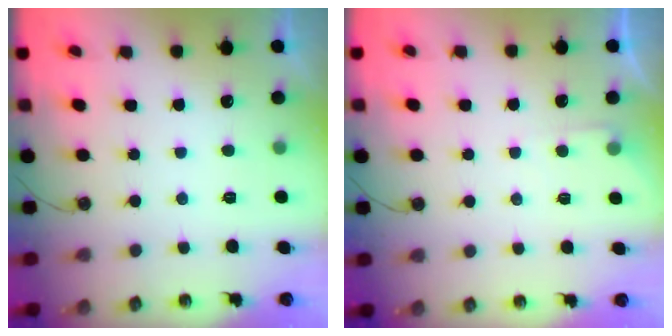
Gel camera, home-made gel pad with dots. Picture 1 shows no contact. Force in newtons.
{"total": 3.7, "press": 3.7, "slide": 0.6}